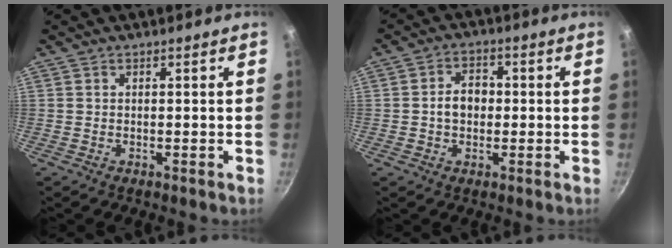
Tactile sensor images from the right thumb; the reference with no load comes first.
{"total": 5.5, "force": [-0.2, 4.2, 3.6], "torque": [-0.034, 0.016, -0.008]}